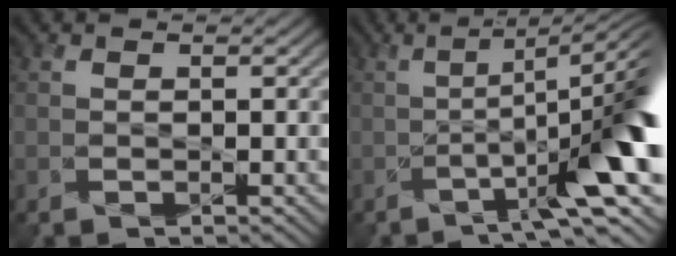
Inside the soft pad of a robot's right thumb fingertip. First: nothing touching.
{"total": 13.4, "force": [-3.0, 3.4, 12.6], "torque": [-0.162, -0.006, -0.041]}